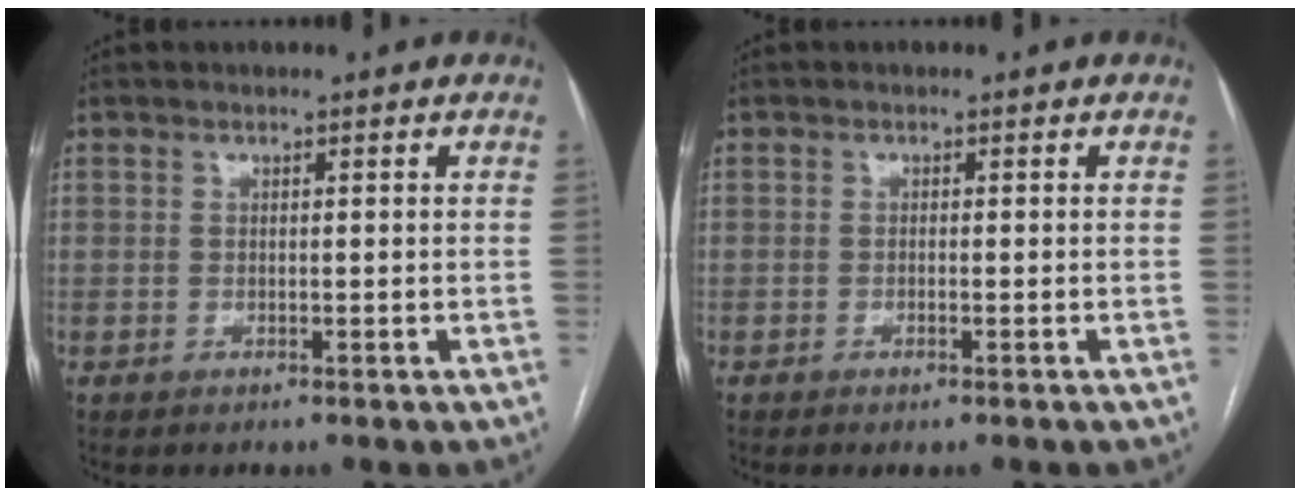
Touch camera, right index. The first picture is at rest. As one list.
[{"total": 0.7, "force": [-0.4, 0.0, 0.6], "torque": [-0.009, -0.001, -0.006]}]